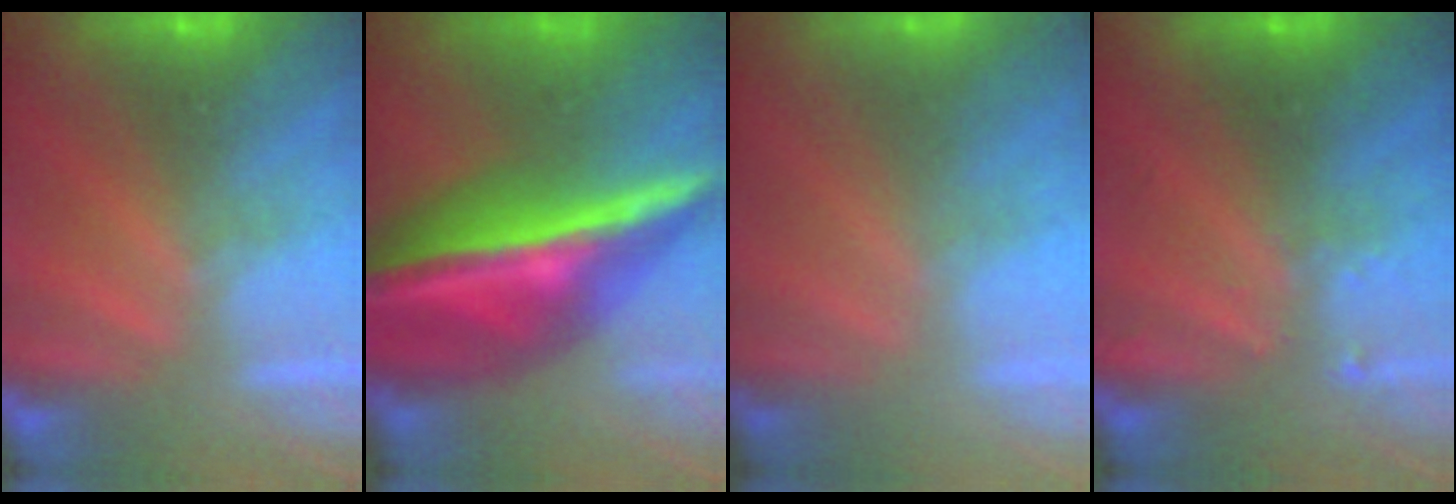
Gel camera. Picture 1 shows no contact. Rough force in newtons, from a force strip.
{"total": 6.1}
{"total": 2.0}
{"total": 2.4}